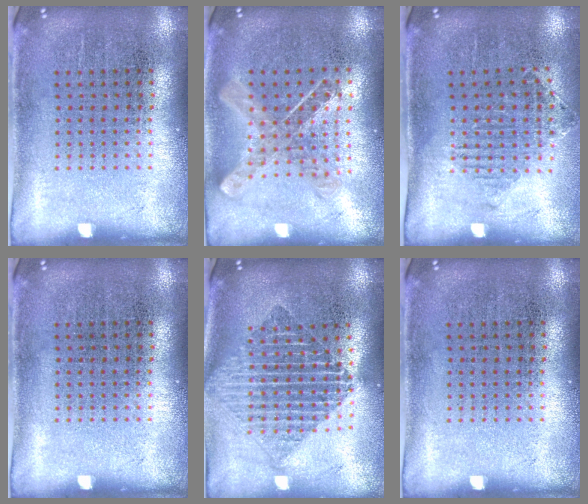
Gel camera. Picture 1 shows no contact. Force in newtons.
{"total": 1.0, "press": 0.9, "slide": 0.1}
{"total": 1.2, "press": 1.1, "slide": 0.5}
{"total": 0.0}
{"total": 1.8, "press": 1.5, "slide": 1.0}
{"total": 0.0}